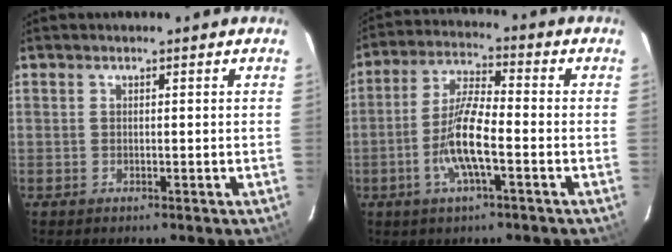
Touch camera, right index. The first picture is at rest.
{"total": 9.2, "force": [-3.2, 1.7, 8.4], "torque": [-0.173, -0.001, -0.062]}